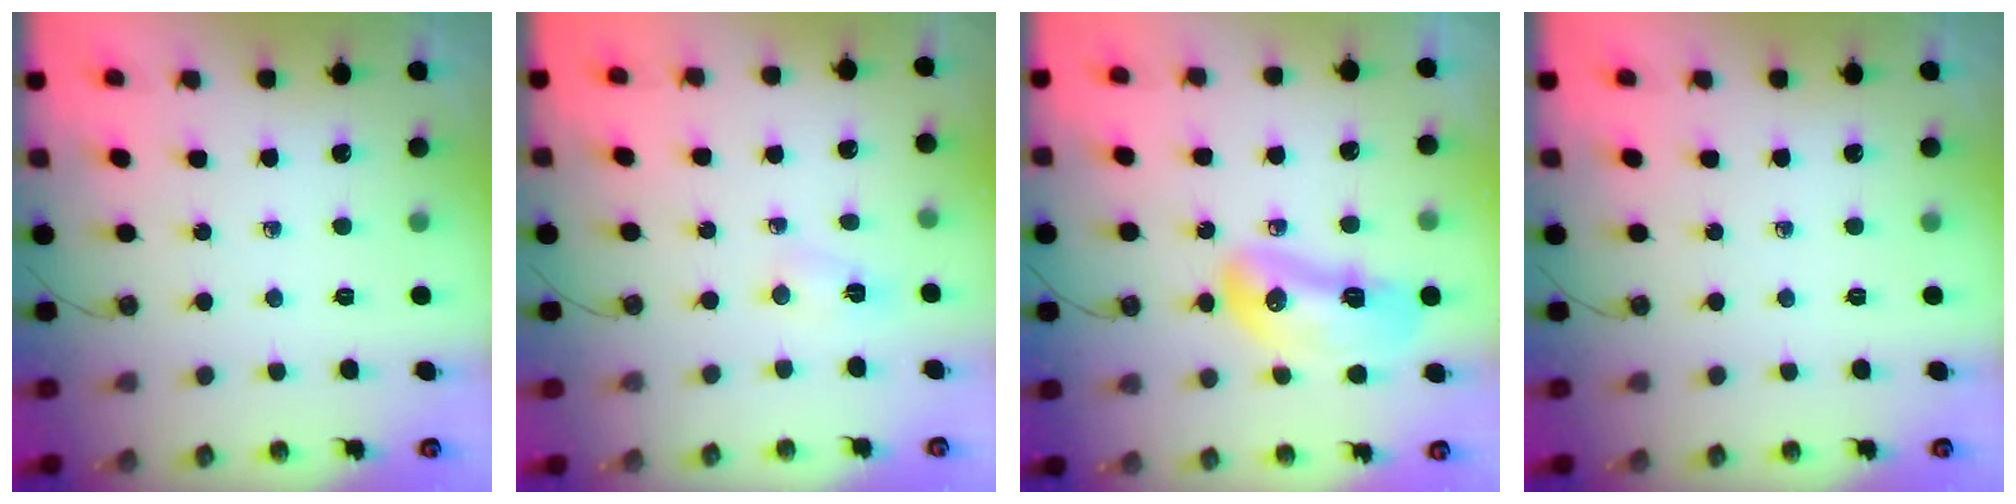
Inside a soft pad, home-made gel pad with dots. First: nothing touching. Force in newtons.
{"total": 2.1, "press": 2.0, "slide": 0.4}
{"total": 13.1, "press": 13.0, "slide": 1.3}
{"total": 0.0}